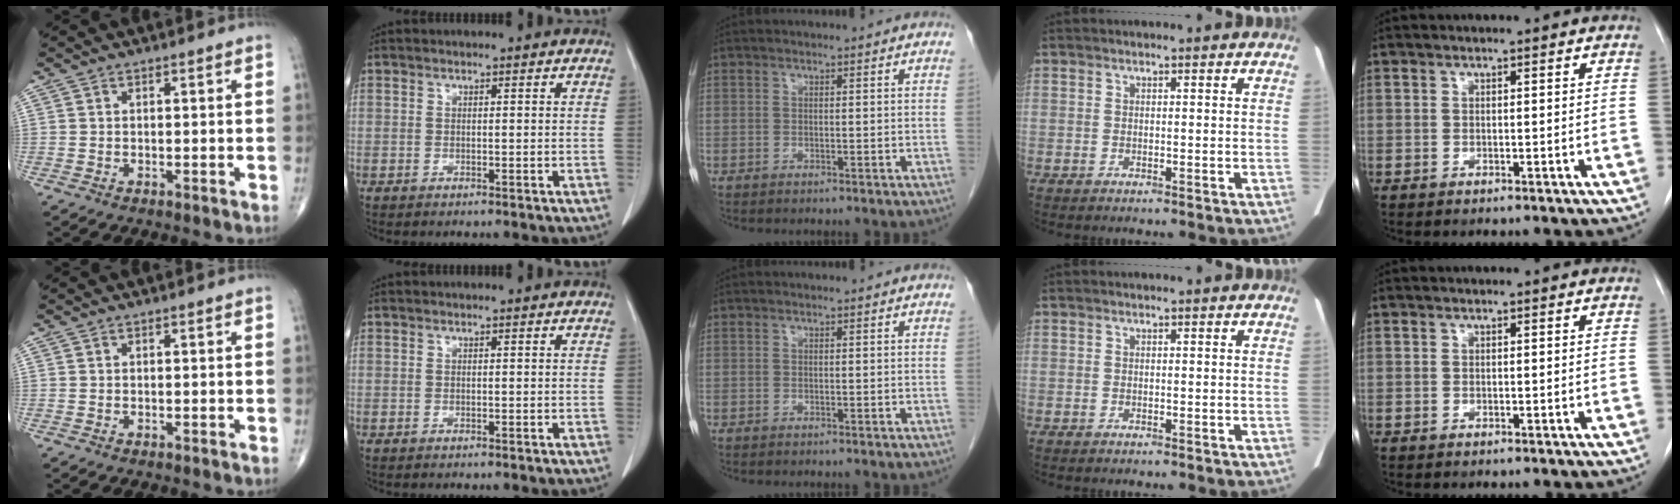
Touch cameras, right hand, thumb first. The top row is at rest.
{}